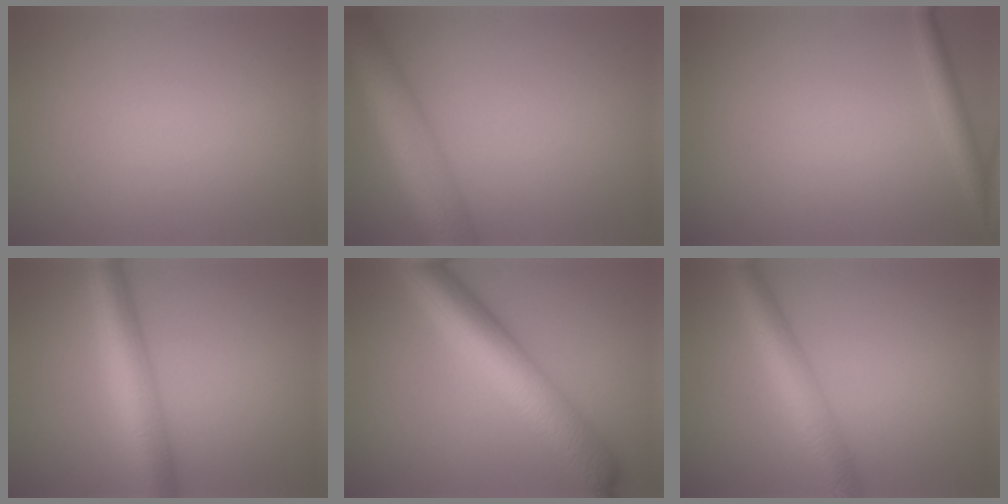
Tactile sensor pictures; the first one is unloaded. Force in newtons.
{"total": 8.8, "press": 8.8, "slide": 0.4}
{"total": 1.8, "press": 1.8, "slide": 0.1}
{"total": 6.4, "press": 6.4, "slide": 0.2}
{"total": 8.9, "press": 8.9, "slide": 0.1}
{"total": 5.1, "press": 5.1, "slide": 0.1}